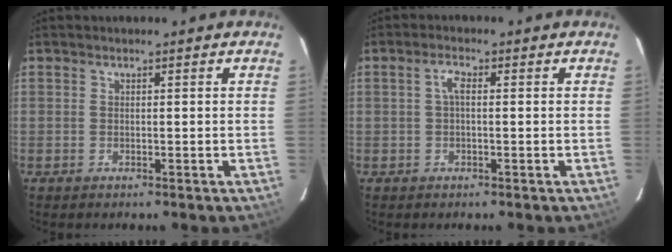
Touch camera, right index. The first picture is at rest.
{"total": 2.0, "force": [0.1, 0.7, 1.9], "torque": [-0.041, 0.008, 0.002]}